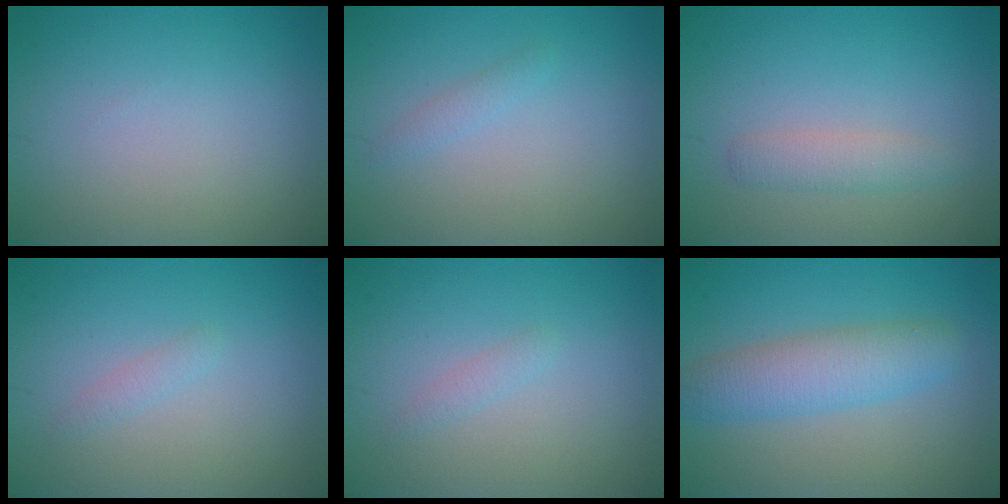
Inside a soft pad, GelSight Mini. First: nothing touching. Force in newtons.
{"total": 1.0, "press": 1.0, "slide": 0.0}
{"total": 1.9, "press": 1.9, "slide": 0.1}
{"total": 0.9, "press": 0.9, "slide": 0.0}
{"total": 0.9, "press": 0.9, "slide": 0.0}
{"total": 4.6, "press": 4.6, "slide": 0.2}